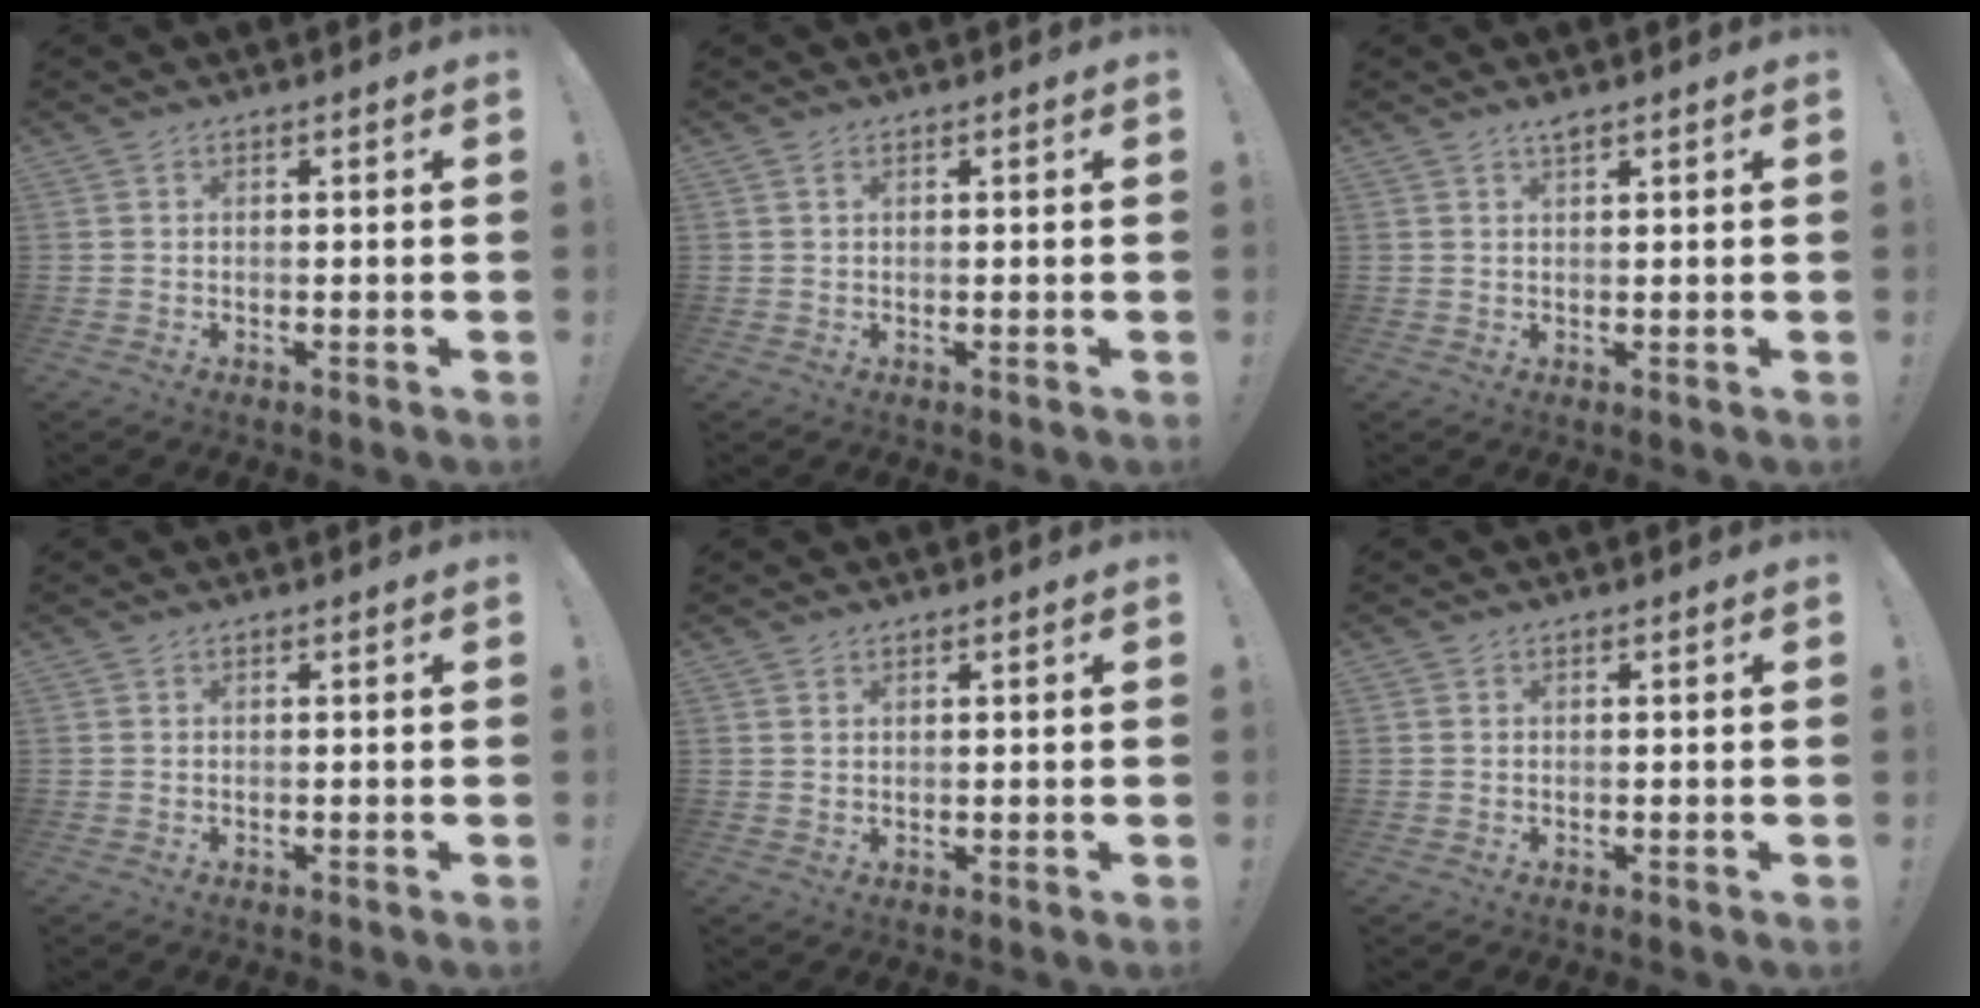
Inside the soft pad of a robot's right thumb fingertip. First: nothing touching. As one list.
[{"total": 0.8, "force": [0.5, 0.3, 0.6], "torque": [-0.013, 0.001, 0.010]}, {"total": 1.6, "force": [1.3, 0.2, 0.9], "torque": [-0.012, -0.005, 0.022]}, {"total": 0.0}, {"total": 1.1, "force": [0.9, 0.6, 0.2], "torque": [0.002, -0.003, 0.016]}, {"total": 0.0}]